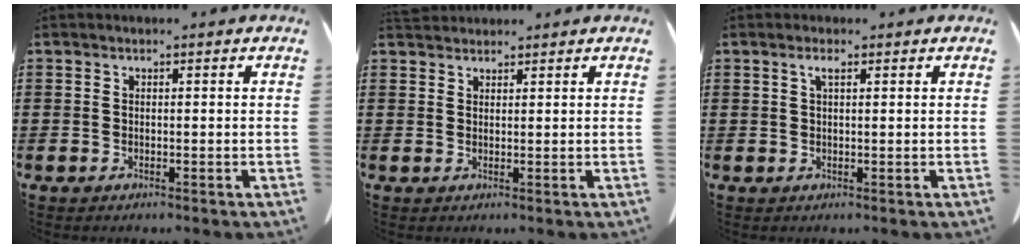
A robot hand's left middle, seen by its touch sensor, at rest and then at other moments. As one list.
[{"total": 2.0, "force": [1.9, 0.5, 0.2], "torque": [-0.010, 0.000, 0.039]}, {"total": 1.7, "force": [0.9, 0.5, 1.4], "torque": [-0.031, 0.001, 0.015]}]